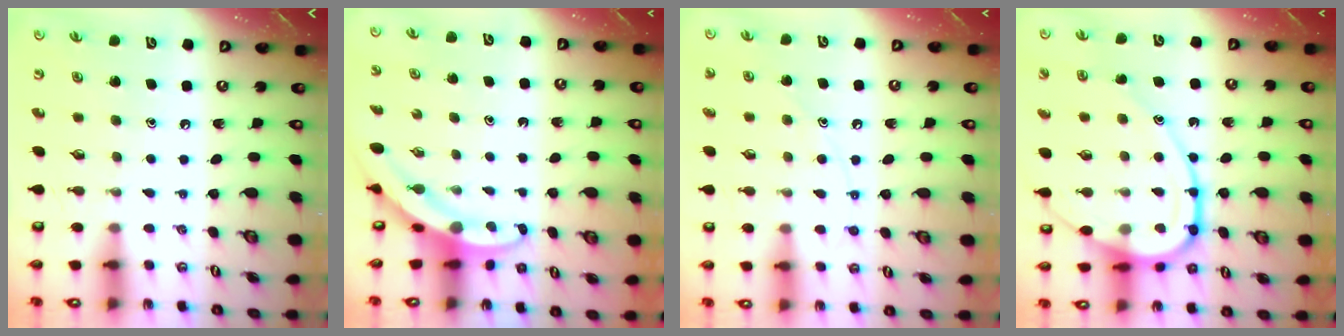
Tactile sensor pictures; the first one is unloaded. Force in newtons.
{"total": 3.4, "press": 3.4, "slide": 0.2}
{"total": 8.1, "press": 8.0, "slide": 0.7}
{"total": 15.5, "press": 15.4, "slide": 1.1}